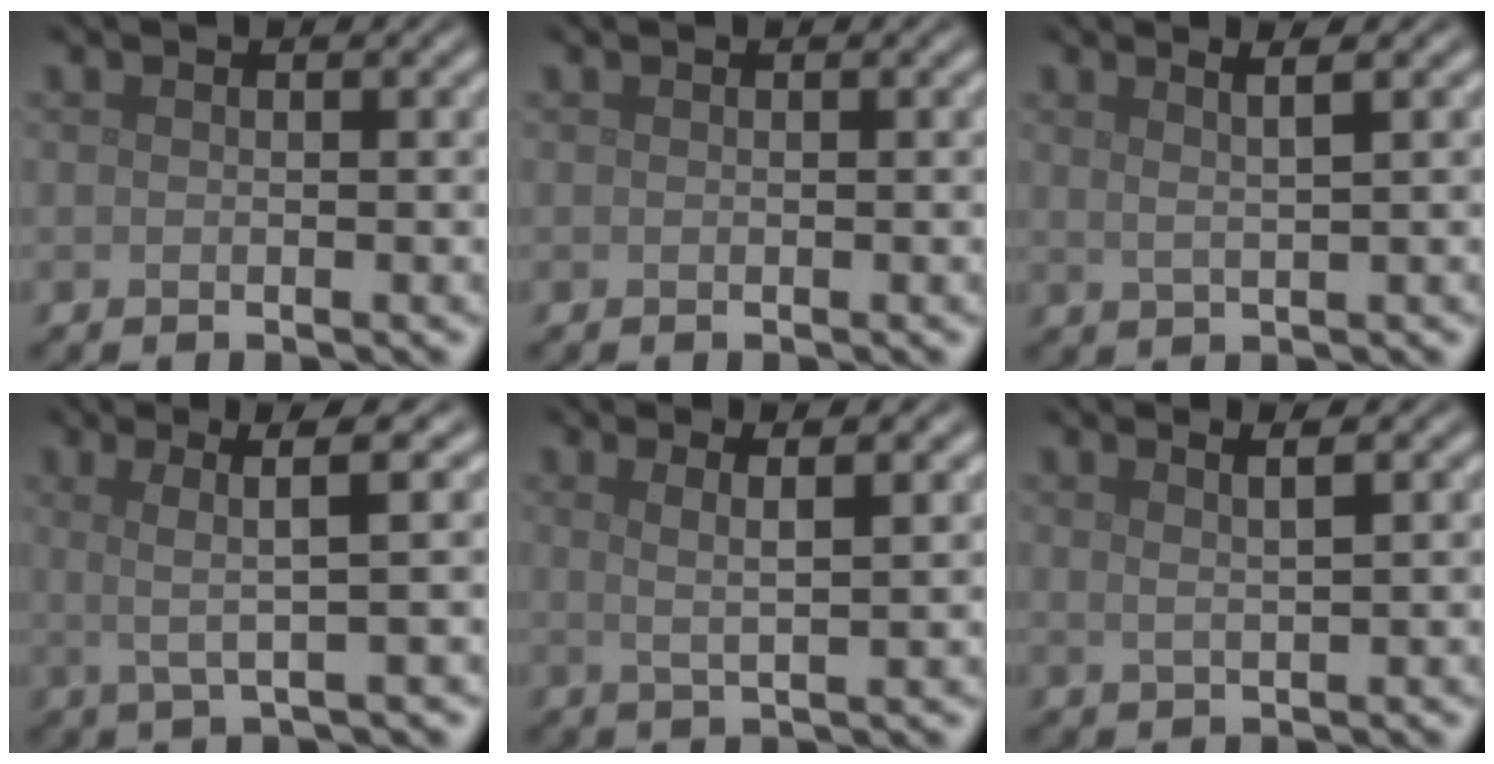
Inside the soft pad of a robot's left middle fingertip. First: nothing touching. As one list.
[{"total": 0.0}, {"total": 2.8, "force": [1.5, 0.9, 2.2], "torque": [-0.025, 0.006, 0.006]}, {"total": 4.3, "force": [1.2, 0.6, 4.1], "torque": [-0.075, 0.011, 0.022]}, {"total": 3.5, "force": [1.5, 0.8, 3.1], "torque": [-0.047, 0.006, 0.011]}, {"total": 2.5, "force": [1.4, 0.8, 1.9], "torque": [-0.020, 0.003, 0.005]}]